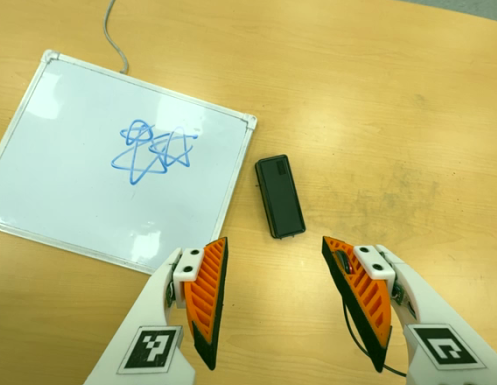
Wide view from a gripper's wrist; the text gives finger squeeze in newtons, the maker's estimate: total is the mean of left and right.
{"total": 0.0}